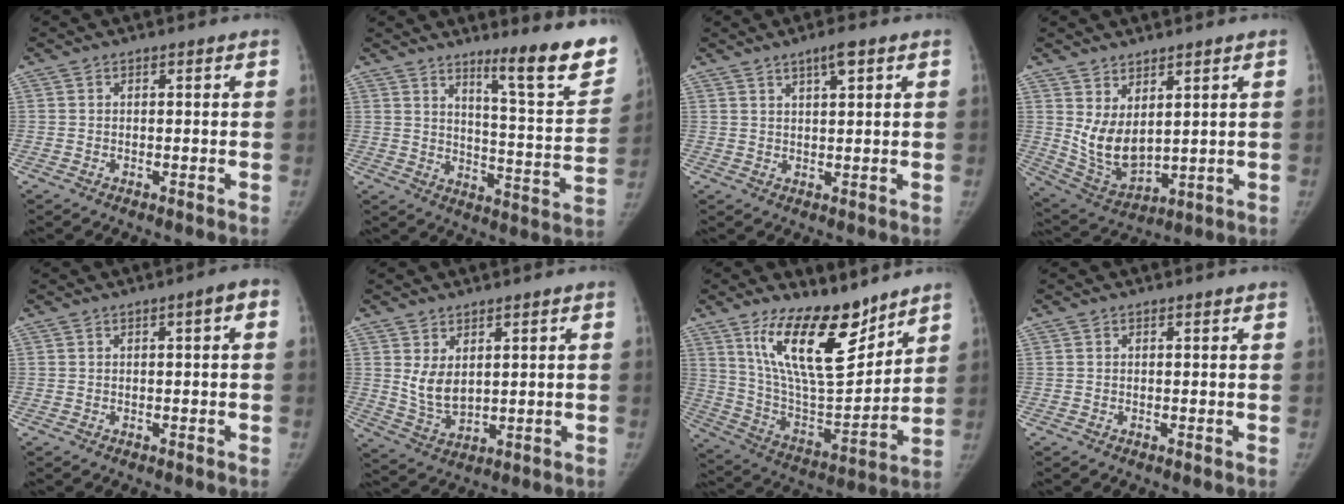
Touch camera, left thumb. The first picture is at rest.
{"total": 17.0, "force": [11.6, 2.3, 12.3], "torque": [-0.130, -0.090, 0.171]}
{"total": 3.5, "force": [2.1, 0.7, 2.7], "torque": [-0.045, -0.010, 0.037]}
{"total": 9.2, "force": [3.1, 5.0, 7.1], "torque": [-0.117, -0.034, 0.081]}
{"total": 2.6, "force": [0.5, 0.4, 2.5], "torque": [-0.034, 0.007, 0.005]}
{"total": 6.2, "force": [2.1, 3.7, 4.6], "torque": [-0.073, -0.022, 0.055]}
{"total": 19.4, "force": [12.9, 7.2, 12.7], "torque": [-0.173, -0.091, 0.238]}
{"total": 0.6, "force": [0.5, 0.0, 0.3], "torque": [-0.009, -0.001, 0.008]}